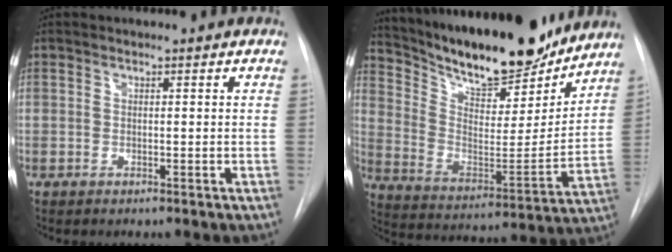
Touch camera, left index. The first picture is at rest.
{"total": 22.2, "force": [19.4, 5.0, 9.5], "torque": [-0.168, -0.025, 0.302]}